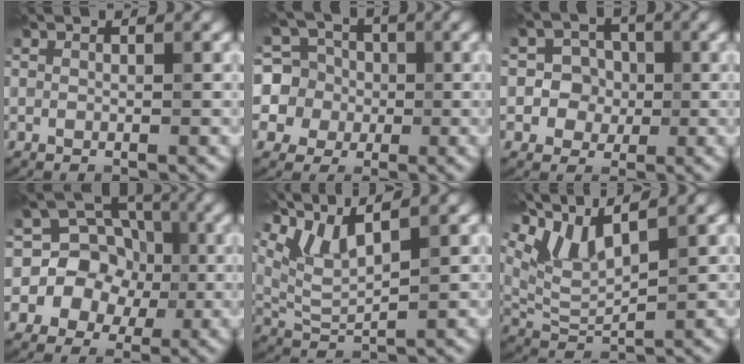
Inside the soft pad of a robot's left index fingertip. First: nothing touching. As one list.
[{"total": 6.0, "force": [0.3, 5.9, 1.0], "torque": [-0.020, 0.035, -0.028]}, {"total": 3.3, "force": [0.0, 3.2, 0.6], "torque": [0.008, 0.014, -0.018]}, {"total": 8.2, "force": [-0.3, 7.7, 2.7], "torque": [-0.026, 0.051, -0.044]}, {"total": 4.5, "force": [3.6, 0.9, 2.5], "torque": [-0.065, 0.008, 0.079]}, {"total": 5.2, "force": [4.1, 1.1, 3.1], "torque": [-0.079, 0.010, 0.087]}]